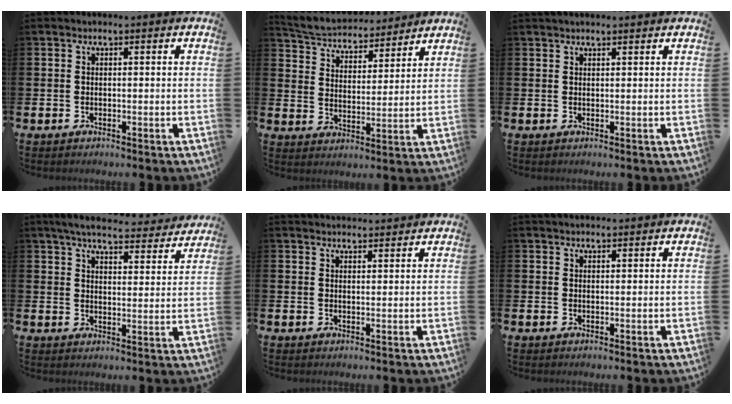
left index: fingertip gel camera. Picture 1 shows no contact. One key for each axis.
{"total": 5.2, "fx": 5.0, "fy": 1.2, "fz": 0.4, "tx": -0.041, "ty": -0.039, "tz": 0.085}
{"total": 1.1, "fx": 1.0, "fy": 0.1, "fz": 0.4, "tx": 0.001, "ty": -0.003, "tz": 0.017}
{"total": 6.0, "fx": 5.5, "fy": 1.0, "fz": 2.0, "tx": -0.049, "ty": -0.036, "tz": 0.093}
{"total": 2.6, "fx": 2.6, "fy": 0.3, "fz": 0.0, "tx": 0.004, "ty": -0.016, "tz": 0.045}
{"total": 1.6, "fx": 1.6, "fy": 0.3, "fz": 0.3, "tx": 0.002, "ty": -0.004, "tz": 0.026}